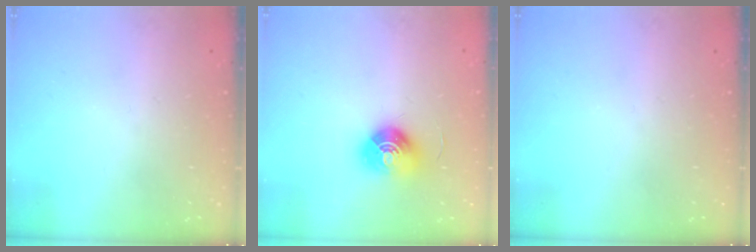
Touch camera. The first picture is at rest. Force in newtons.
{"total": 10.0, "press": 10.0, "slide": 0.4}
{"total": 0.0}